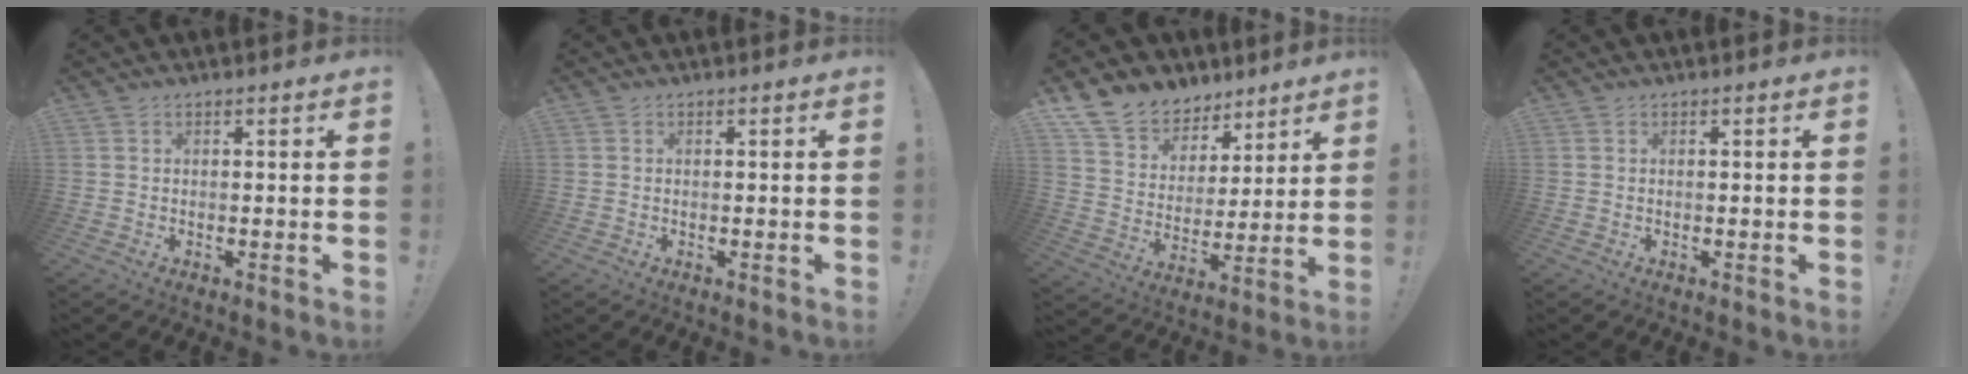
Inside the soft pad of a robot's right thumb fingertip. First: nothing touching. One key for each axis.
{"total": 0.0}
{"total": 12.1, "fx": 9.0, "fy": 7.7, "fz": 2.9, "tx": -0.058, "ty": -0.066, "tz": 0.173}
{"total": 0.0}